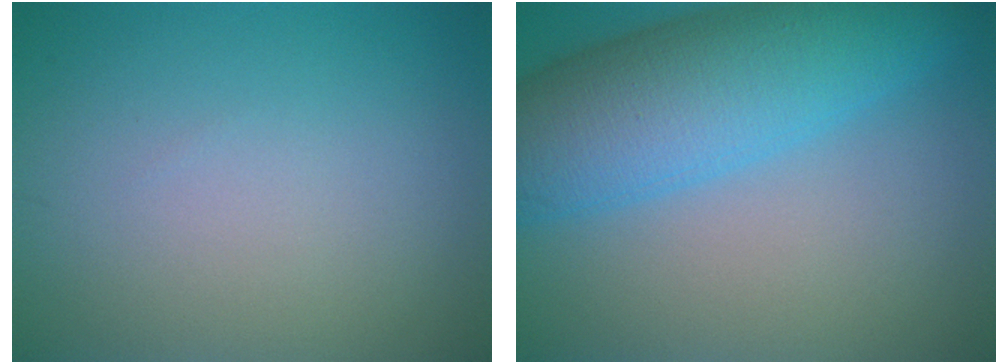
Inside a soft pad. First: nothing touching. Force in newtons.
{"total": 10.0, "press": 10.0, "slide": 0.3}